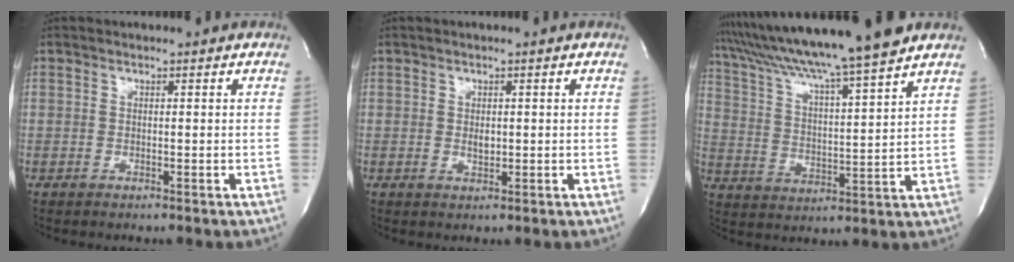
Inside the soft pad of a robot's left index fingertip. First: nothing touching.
{"total": 1.3, "force": [0.1, 0.7, 1.1], "torque": [-0.018, -0.005, 0.004]}
{"total": 18.2, "force": [15.5, -1.1, 9.5], "torque": [-0.170, 0.002, 0.247]}